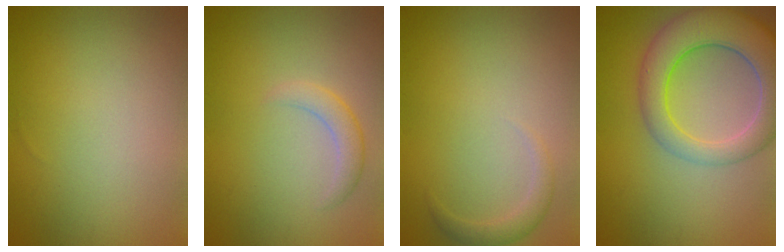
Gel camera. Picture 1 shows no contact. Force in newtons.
{"total": 1.9, "press": 1.9, "slide": 0.1}
{"total": 1.4, "press": 1.4, "slide": 0.1}
{"total": 8.1, "press": 8.0, "slide": 0.8}